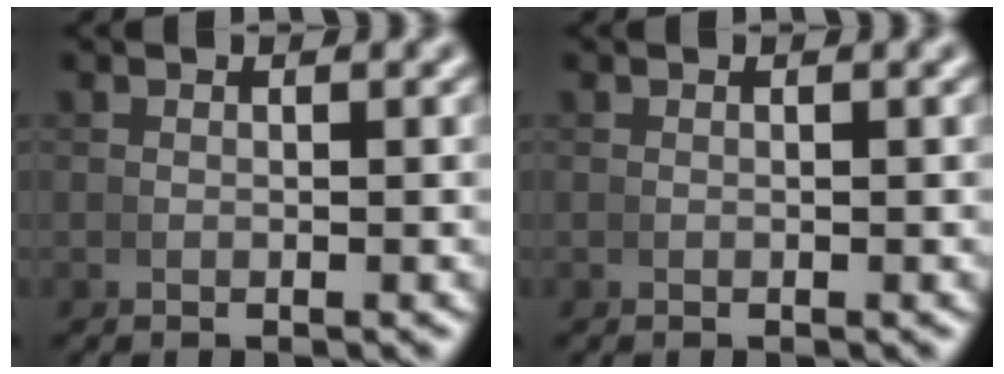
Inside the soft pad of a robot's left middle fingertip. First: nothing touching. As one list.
[{"total": 0.0}]